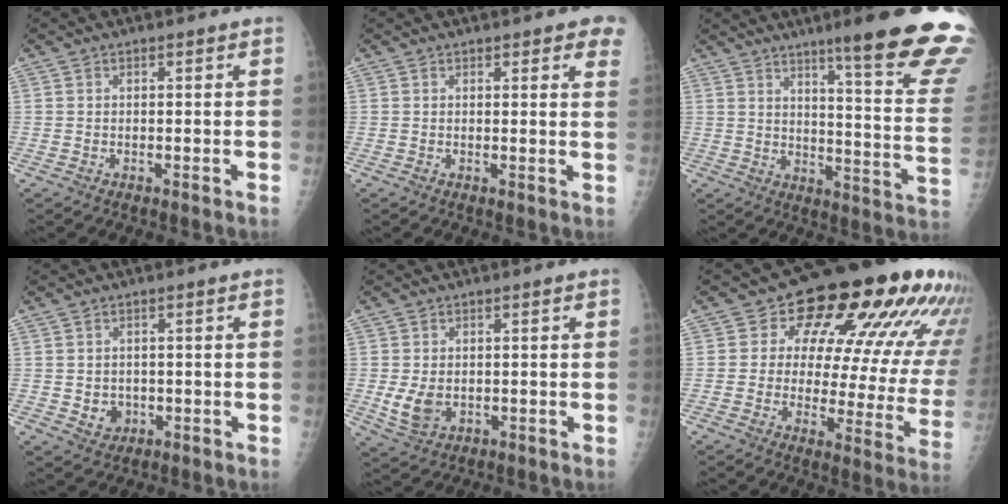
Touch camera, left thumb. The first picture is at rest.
{"total": 5.3, "force": [3.6, 1.9, 3.5], "torque": [-0.010, -0.007, 0.032]}
{"total": 24.3, "force": [16.8, 1.9, 17.4], "torque": [-0.192, -0.101, 0.221]}
{"total": 3.2, "force": [-0.4, 2.9, 1.4], "torque": [-0.008, 0.001, 0.003]}
{"total": 5.0, "force": [-0.5, 3.6, 3.4], "torque": [-0.059, -0.008, 0.001]}
{"total": 22.9, "force": [11.7, 10.4, 16.8], "torque": [-0.187, -0.031, 0.141]}